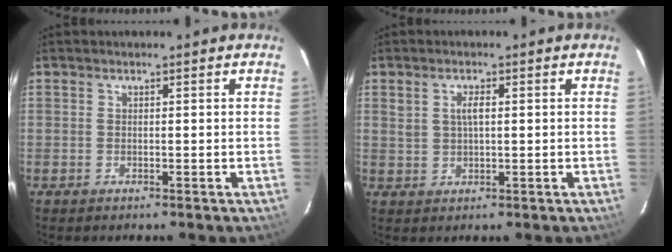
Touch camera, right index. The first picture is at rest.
{"total": 2.7, "force": [0.7, 1.3, 2.3], "torque": [-0.045, 0.005, 0.015]}